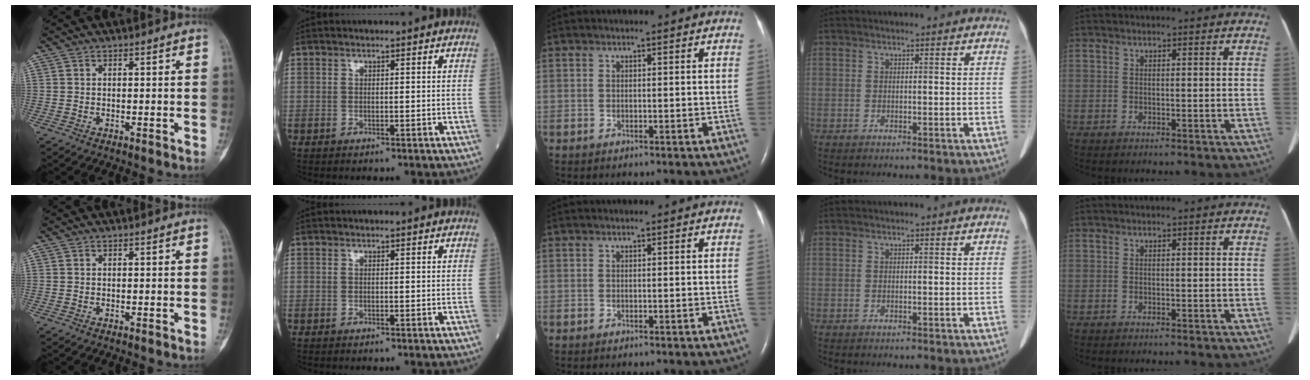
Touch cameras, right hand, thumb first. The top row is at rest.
{}